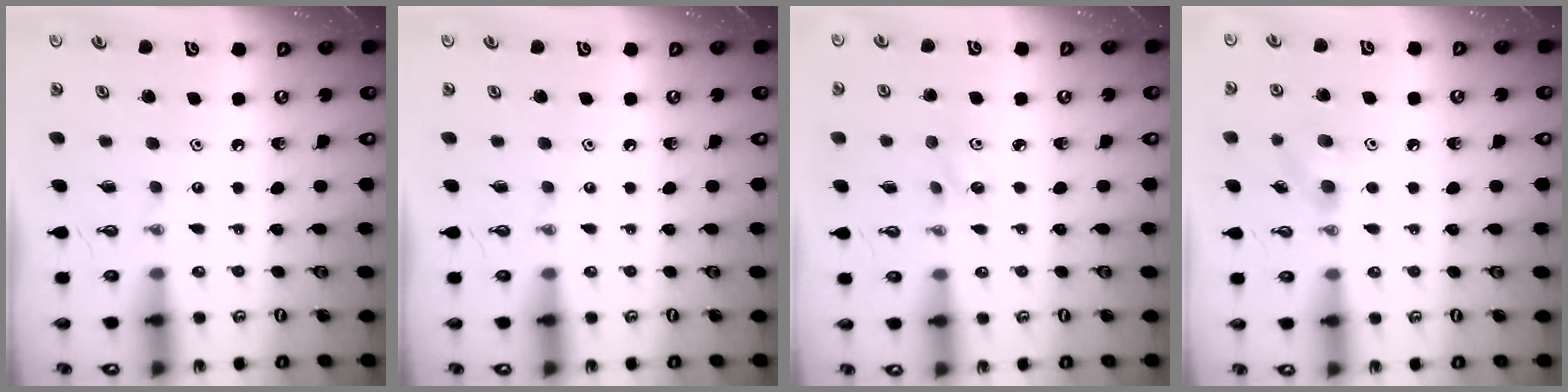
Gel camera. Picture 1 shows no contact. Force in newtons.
{"total": 0.0}
{"total": 4.7, "press": 4.6, "slide": 0.9}
{"total": 6.5, "press": 6.4, "slide": 1.0}